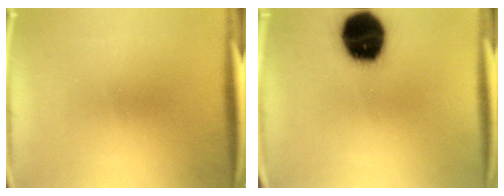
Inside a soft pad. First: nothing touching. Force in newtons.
{"total": 19.8}